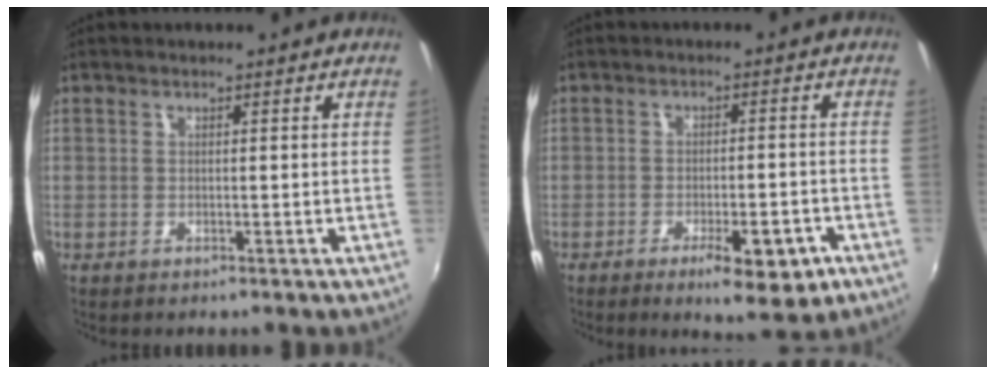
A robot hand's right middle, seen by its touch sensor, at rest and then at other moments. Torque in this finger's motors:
{"motor_torque": [0.18, -1.19, -0.05, -0.03]}